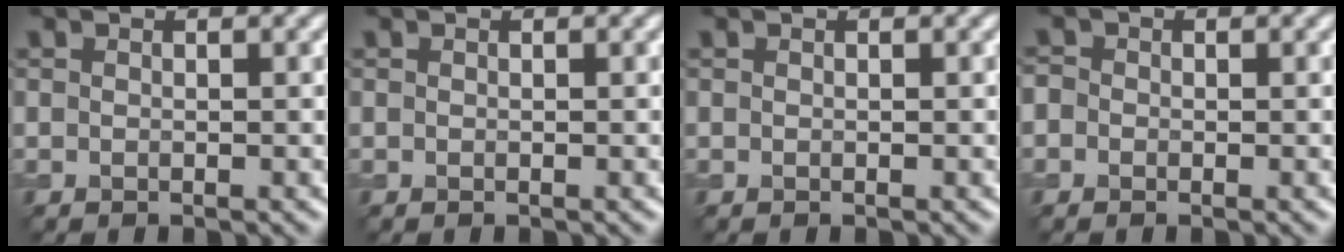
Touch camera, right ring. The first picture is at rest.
{"total": 0.0}
{"total": 0.0}
{"total": 1.0, "force": [-0.2, 1.0, 0.2], "torque": [-0.002, -0.002, -0.011]}